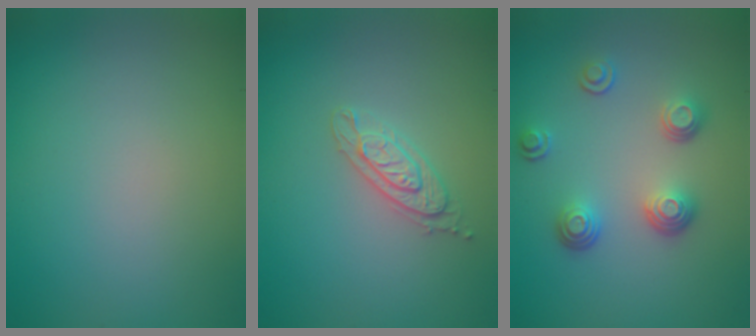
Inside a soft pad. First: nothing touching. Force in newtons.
{"total": 2.2, "press": 2.1, "slide": 0.5}
{"total": 3.6, "press": 2.8, "slide": 2.3}